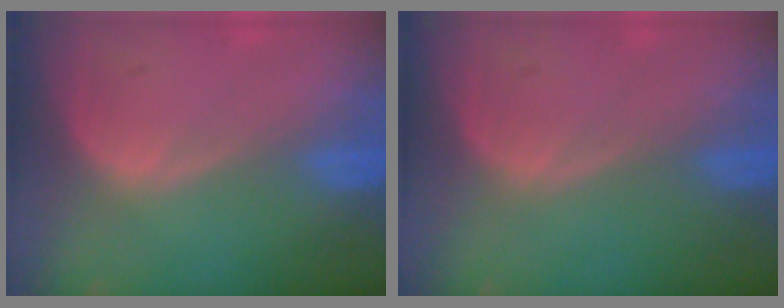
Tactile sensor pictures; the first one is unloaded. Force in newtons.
{"total": 0.0}